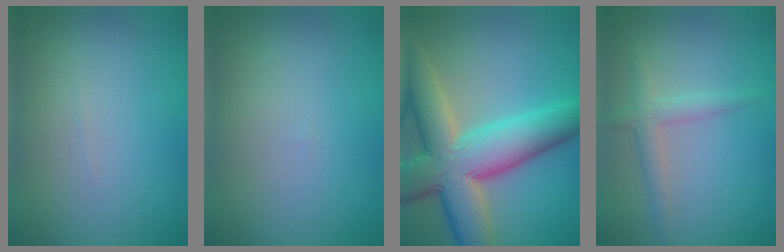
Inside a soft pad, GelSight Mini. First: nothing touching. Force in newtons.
{"total": 0.0}
{"total": 11.8, "press": 11.7, "slide": 0.9}
{"total": 2.2, "press": 2.2, "slide": 0.0}